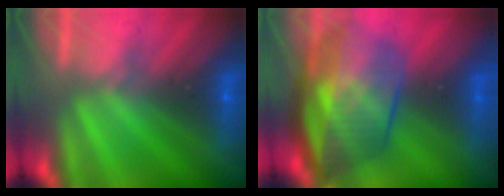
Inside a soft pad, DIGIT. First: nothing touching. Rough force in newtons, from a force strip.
{"total": 7.6}